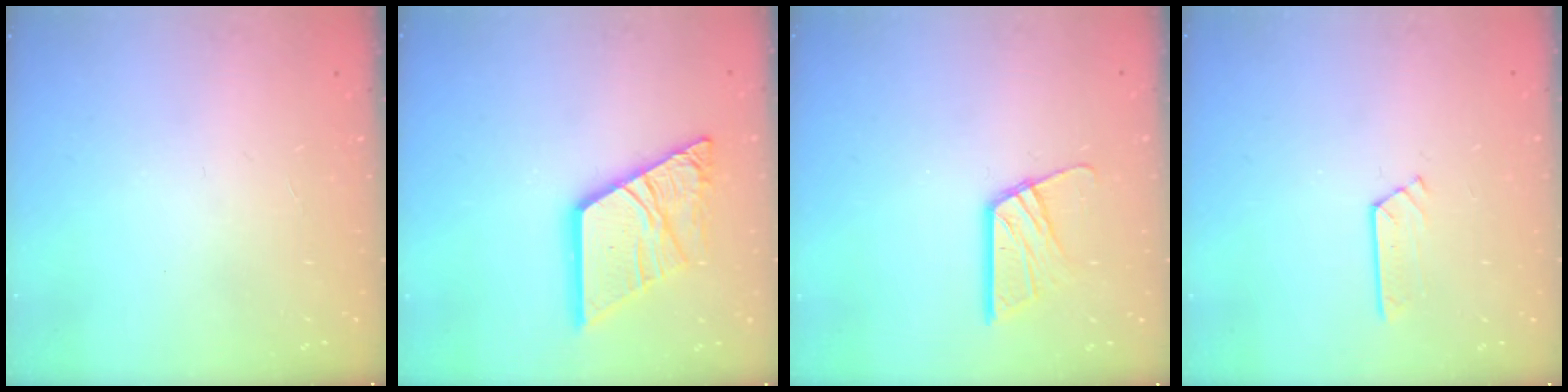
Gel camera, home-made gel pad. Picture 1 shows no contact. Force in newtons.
{"total": 18.0, "press": 17.9, "slide": 1.9}
{"total": 11.5, "press": 11.5, "slide": 1.2}
{"total": 2.4, "press": 2.4, "slide": 0.1}